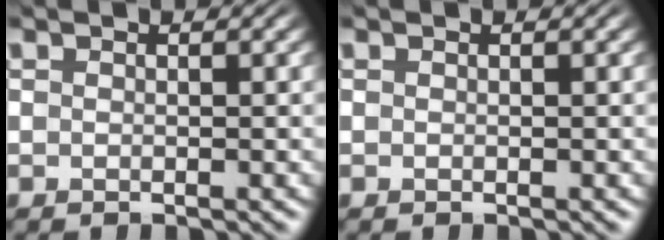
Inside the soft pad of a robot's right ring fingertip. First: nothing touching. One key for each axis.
{"total": 0.0}